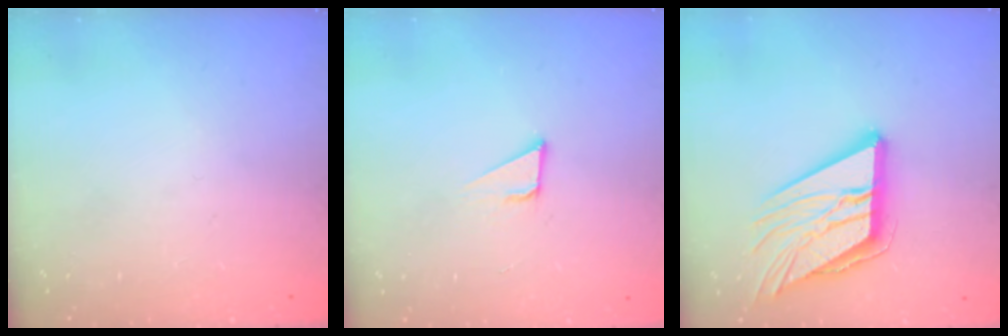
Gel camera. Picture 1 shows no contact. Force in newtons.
{"total": 3.2, "press": 3.2, "slide": 0.2}
{"total": 17.3, "press": 17.1, "slide": 2.7}